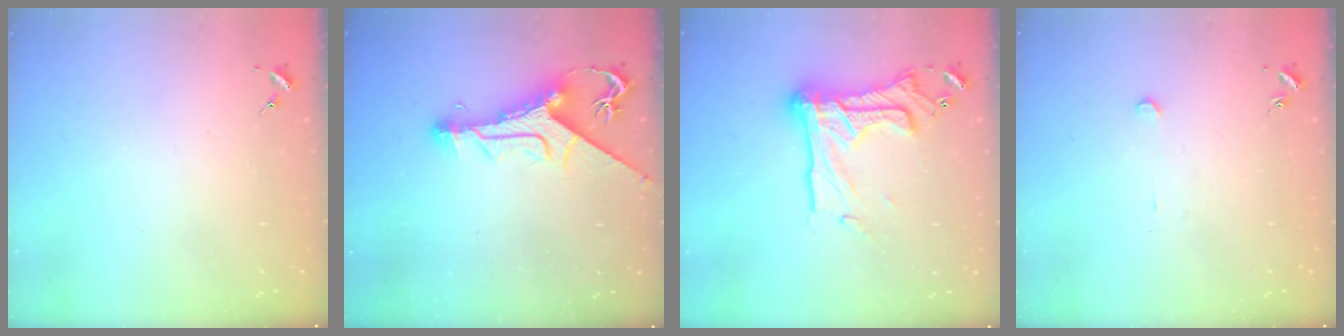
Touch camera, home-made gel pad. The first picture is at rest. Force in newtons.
{"total": 12.1, "press": 12.0, "slide": 1.2}
{"total": 20.9, "press": 20.8, "slide": 2.0}
{"total": 2.4, "press": 2.4, "slide": 0.2}